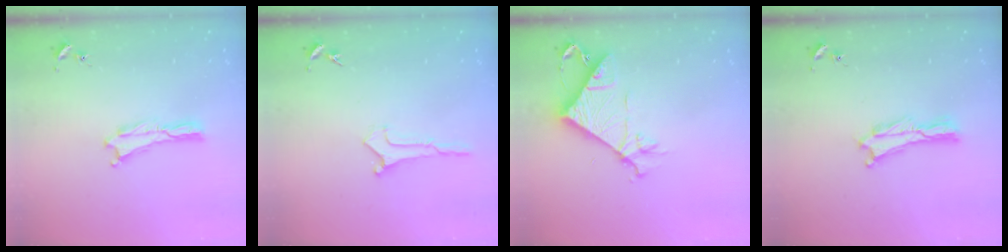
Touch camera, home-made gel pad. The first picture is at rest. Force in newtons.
{"total": 0.0}
{"total": 7.6, "press": 7.6, "slide": 0.6}
{"total": 0.6, "press": 0.5, "slide": 0.2}